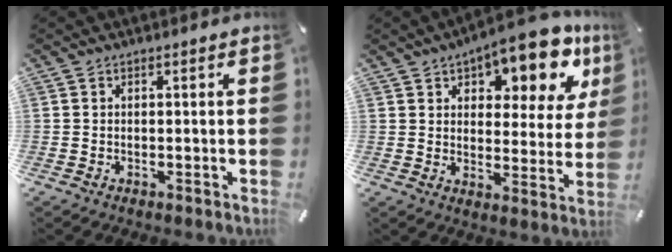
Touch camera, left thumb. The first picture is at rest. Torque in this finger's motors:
{"motor_torque": [2.57, 1.88, 1.79, -0.89, 0.14]}